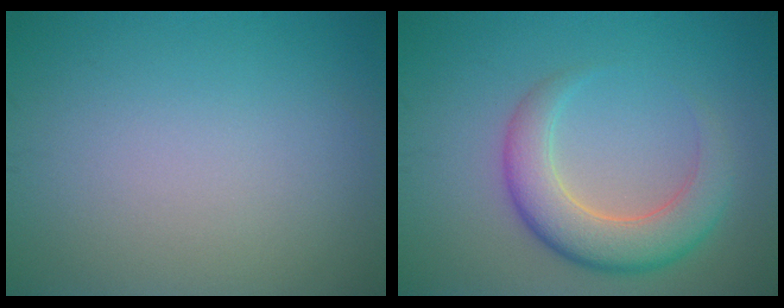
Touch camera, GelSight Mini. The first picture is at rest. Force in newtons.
{"total": 5.6, "press": 5.6, "slide": 0.3}